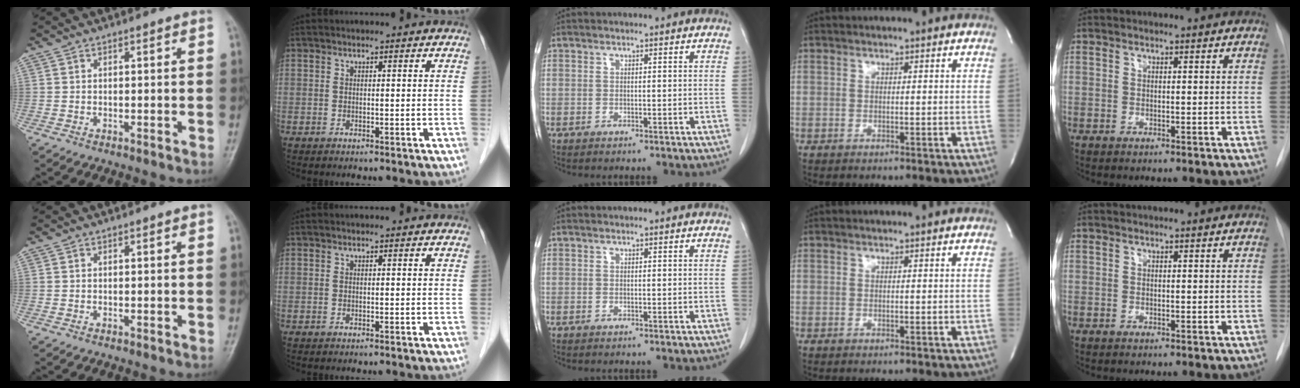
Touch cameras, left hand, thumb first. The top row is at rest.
{}